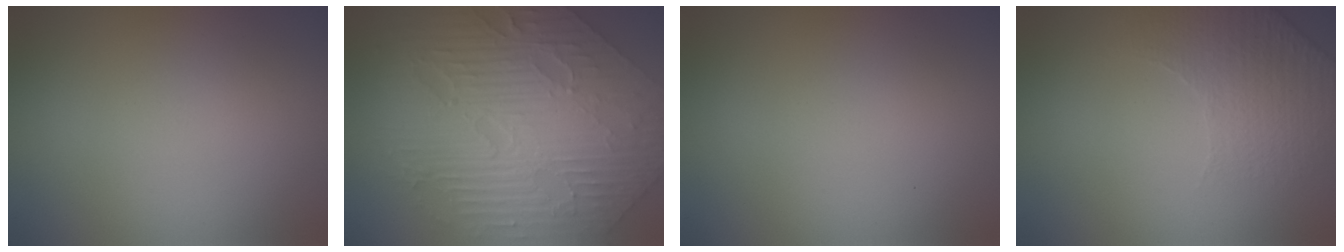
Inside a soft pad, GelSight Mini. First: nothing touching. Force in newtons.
{"total": 10.4, "press": 7.1, "slide": 7.6}
{"total": 0.0}
{"total": 1.9, "press": 1.6, "slide": 1.0}